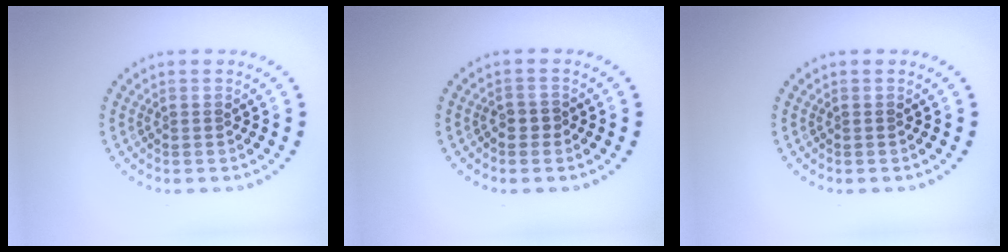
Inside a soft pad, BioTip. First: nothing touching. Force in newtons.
{"total": 0.7, "press": 0.7, "slide": 0.3}
{"total": 0.0}